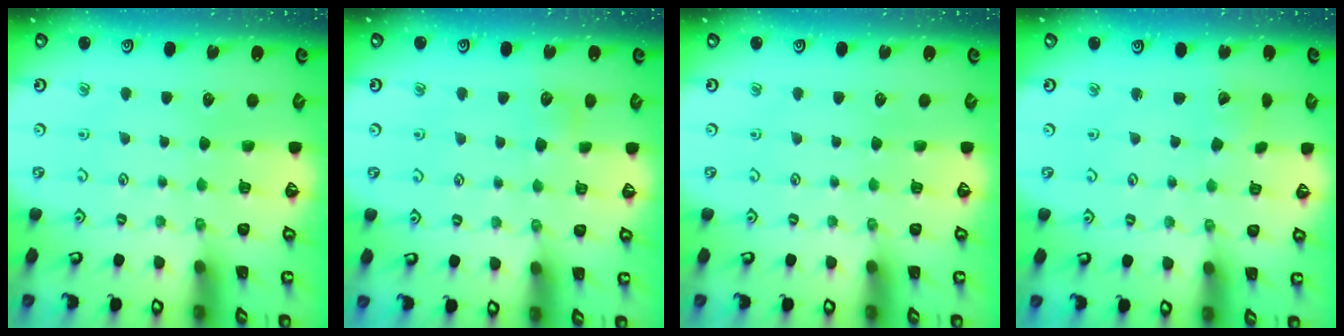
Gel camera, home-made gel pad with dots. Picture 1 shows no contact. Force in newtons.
{"total": 3.7, "press": 3.7, "slide": 0.4}
{"total": 0.0}
{"total": 2.1, "press": 2.1, "slide": 0.3}